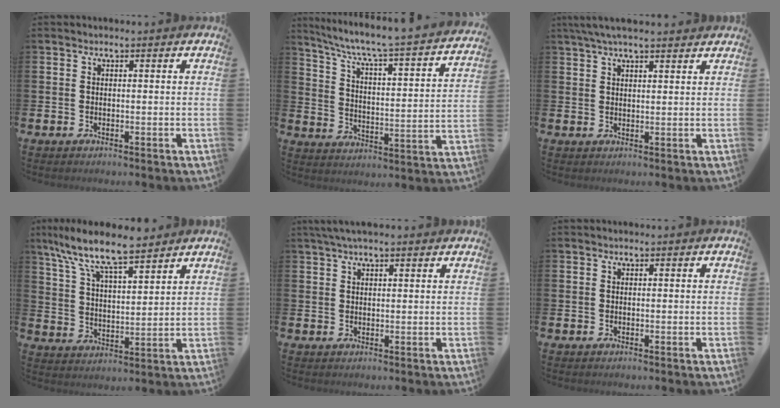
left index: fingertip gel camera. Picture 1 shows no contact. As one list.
[{"total": 5.3, "force": [4.6, 0.1, 2.6], "torque": [-0.078, -0.046, 0.068]}, {"total": 4.3, "force": [3.7, 0.7, 2.1], "torque": [-0.045, -0.004, 0.067]}, {"total": 9.2, "force": [8.1, 1.7, 4.0], "torque": [-0.102, -0.043, 0.143]}, {"total": 2.8, "force": [2.2, 0.6, 1.7], "torque": [-0.032, 0.002, 0.039]}, {"total": 0.0}]